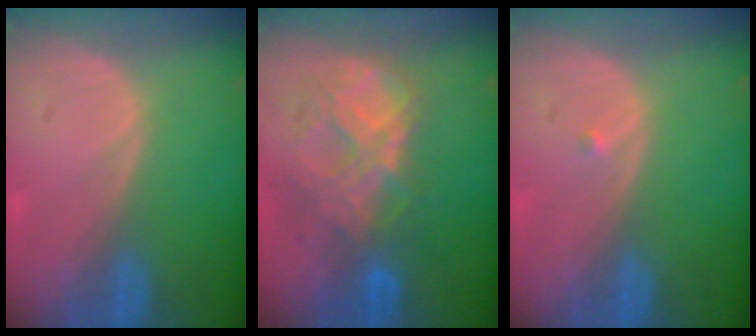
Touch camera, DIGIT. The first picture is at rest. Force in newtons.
{"total": 9.0, "press": 7.7, "slide": 4.6}
{"total": 0.6, "press": 0.5, "slide": 0.4}